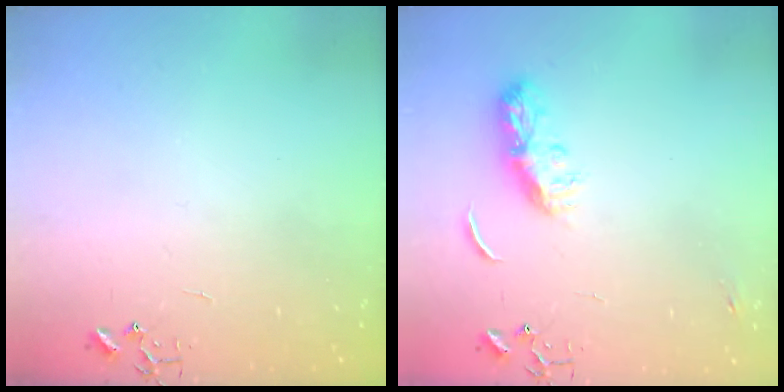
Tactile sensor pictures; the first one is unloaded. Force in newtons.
{"total": 9.6, "press": 9.6, "slide": 0.2}